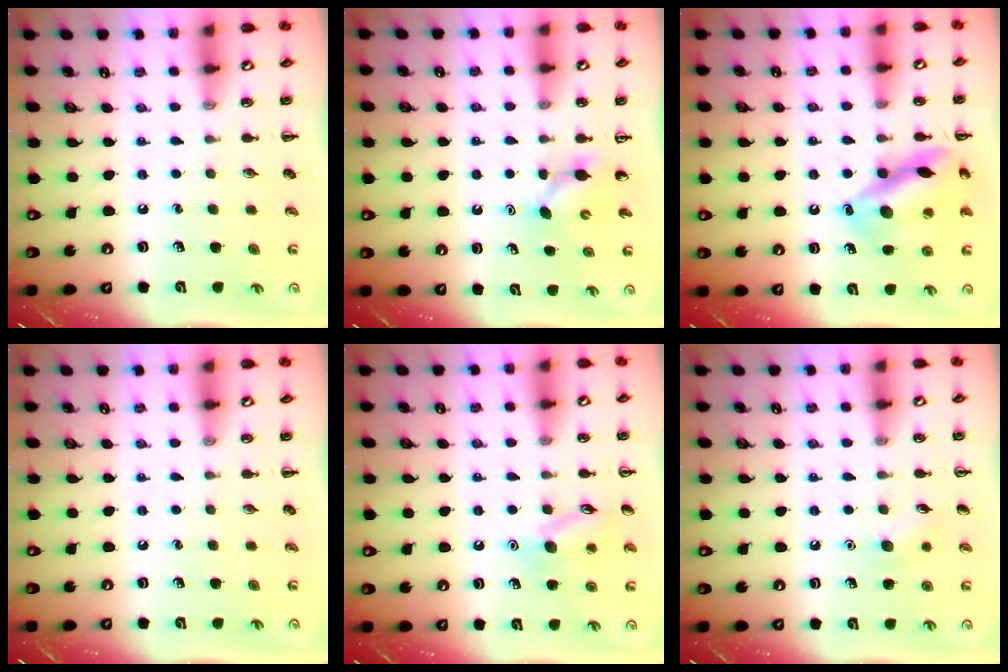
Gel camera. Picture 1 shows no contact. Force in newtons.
{"total": 4.2, "press": 4.0, "slide": 1.1}
{"total": 14.9, "press": 14.8, "slide": 1.7}
{"total": 0.0}
{"total": 10.6, "press": 10.5, "slide": 1.6}
{"total": 6.5, "press": 6.3, "slide": 1.6}